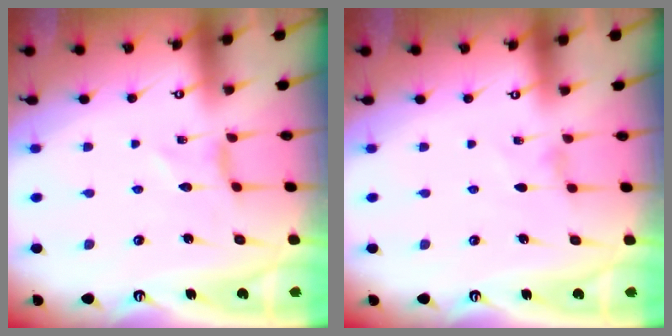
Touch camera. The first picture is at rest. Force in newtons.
{"total": 0.9, "press": 0.8, "slide": 0.2}